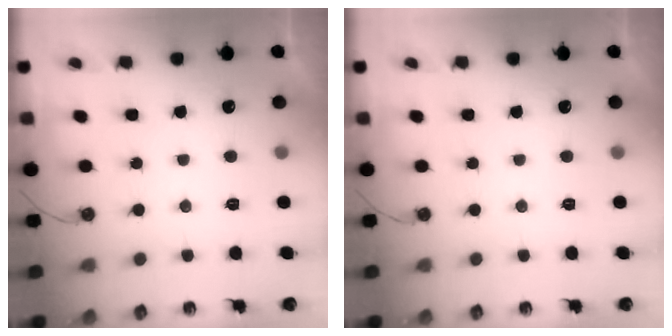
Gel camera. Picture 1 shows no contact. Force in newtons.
{"total": 0.0}